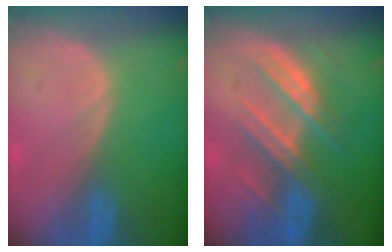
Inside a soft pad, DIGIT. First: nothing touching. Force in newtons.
{"total": 7.7, "press": 7.2, "slide": 2.8}